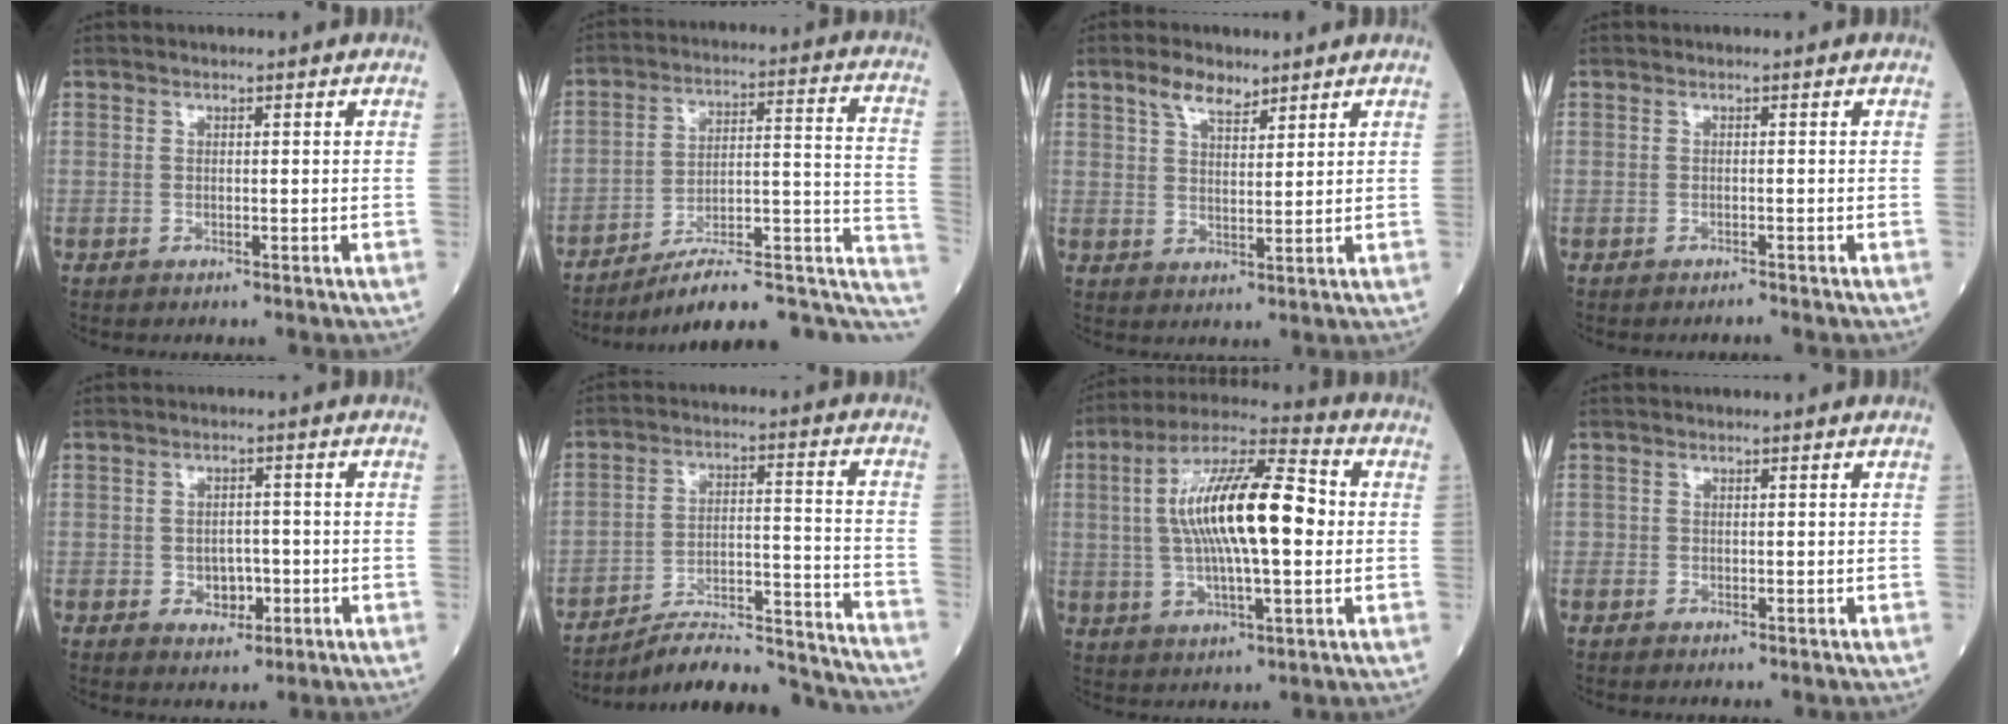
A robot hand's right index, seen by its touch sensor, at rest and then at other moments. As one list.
[{"total": 17.8, "force": [-13.3, 5.3, 10.5], "torque": [-0.083, 0.068, -0.182]}, {"total": 4.6, "force": [3.4, 1.7, 2.5], "torque": [-0.053, 0.008, 0.066]}, {"total": 0.7, "force": [-0.6, -0.2, 0.1], "torque": [-0.007, -0.002, -0.006]}, {"total": 3.6, "force": [-1.0, 2.5, 2.4], "torque": [-0.030, 0.005, -0.008]}, {"total": 19.7, "force": [-19.0, 0.4, 5.0], "torque": [-0.061, 0.020, -0.276]}, {"total": 16.6, "force": [1.3, 4.0, 16.1], "torque": [-0.304, 0.026, 0.021]}, {"total": 0.0}]